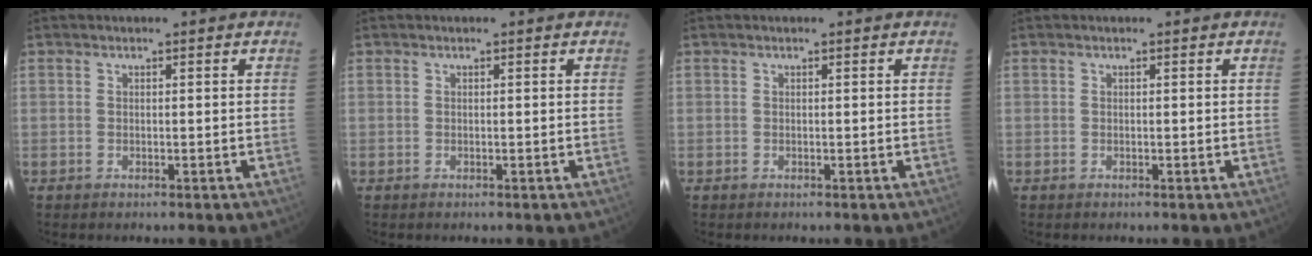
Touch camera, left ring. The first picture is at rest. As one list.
[{"total": 0.0}, {"total": 0.0}, {"total": 0.0}]